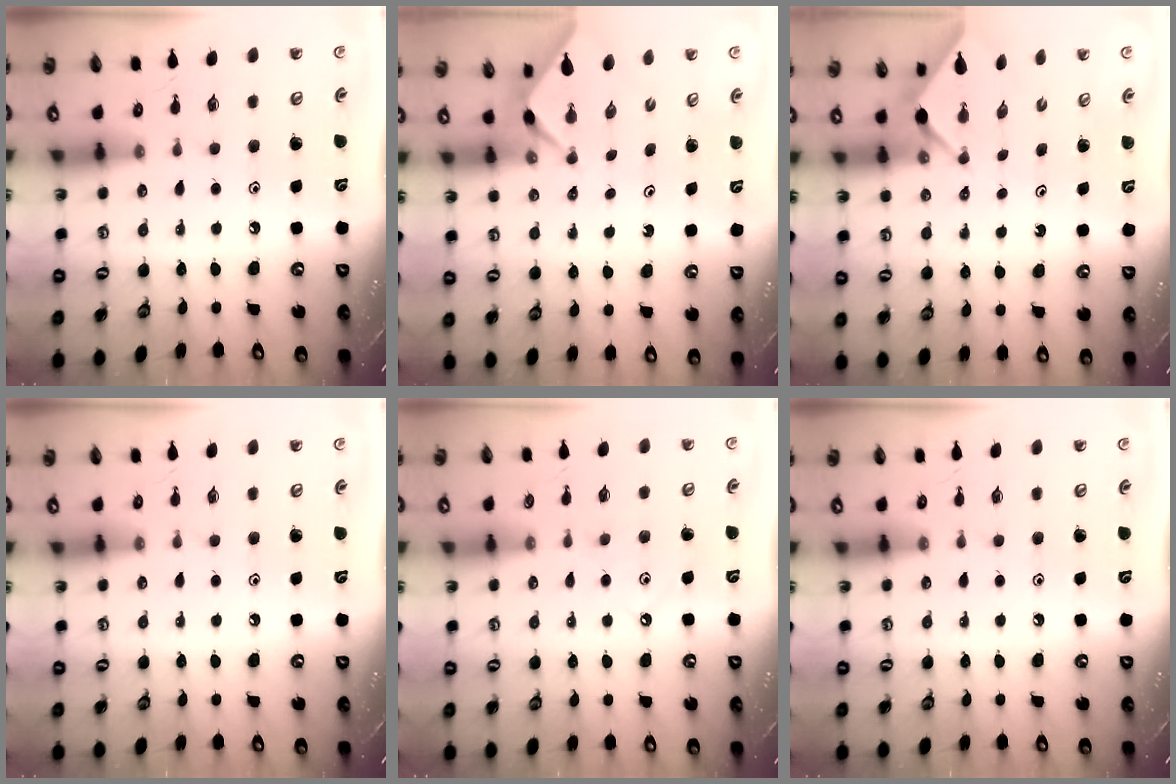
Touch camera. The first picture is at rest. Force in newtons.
{"total": 2.2, "press": 2.2, "slide": 0.1}
{"total": 2.5, "press": 2.5, "slide": 0.2}
{"total": 0.0}
{"total": 3.3, "press": 3.3, "slide": 0.4}
{"total": 0.0}